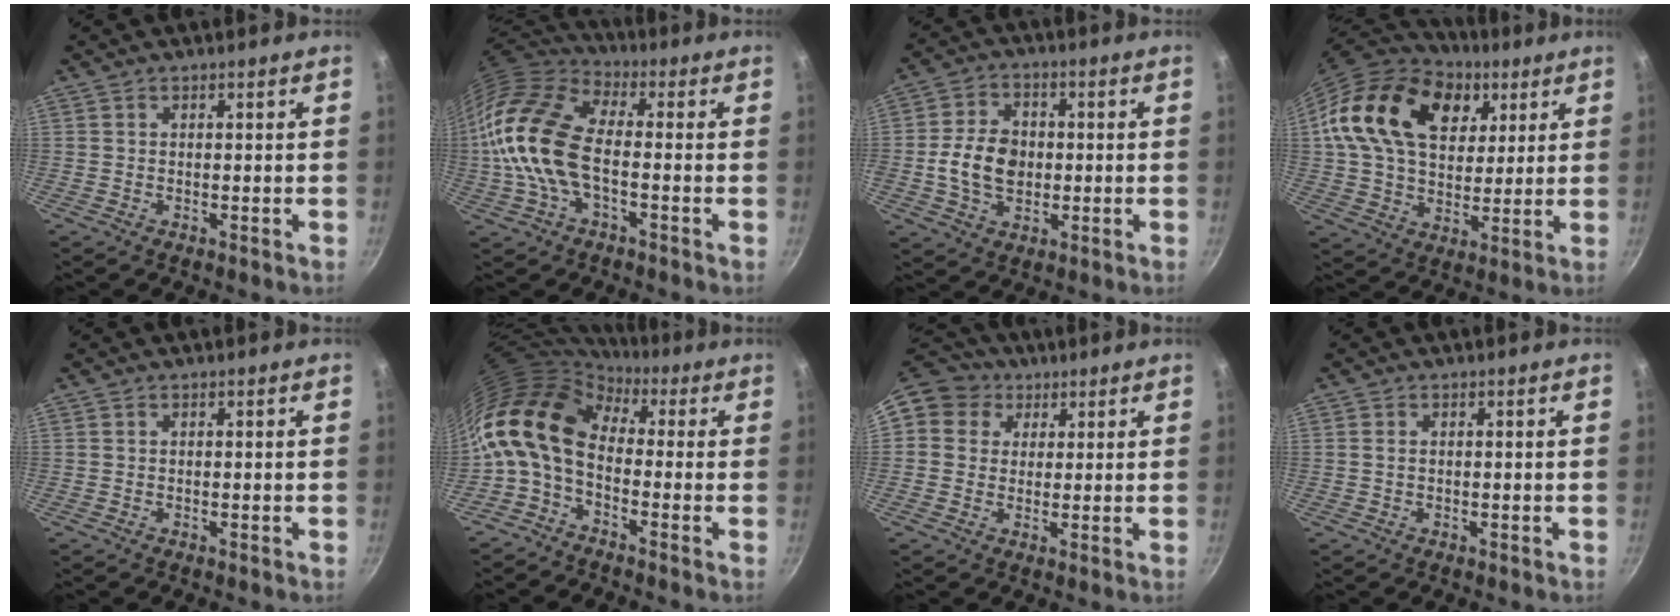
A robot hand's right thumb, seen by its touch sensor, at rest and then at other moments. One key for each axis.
{"total": 17.3, "fx": -1.9, "fy": 9.2, "fz": 14.5, "tx": -0.275, "ty": 0.030, "tz": -0.052}
{"total": 10.0, "fx": -0.6, "fy": 7.5, "fz": 6.6, "tx": -0.100, "ty": 0.013, "tz": -0.019}
{"total": 23.4, "fx": 8.4, "fy": 15.8, "fz": 15.1, "tx": -0.236, "ty": -0.001, "tz": 0.139}
{"total": 0.0}
{"total": 13.4, "fx": 0.3, "fy": 8.7, "fz": 10.2, "tx": -0.191, "ty": 0.024, "tz": -0.018}
{"total": 9.5, "fx": 3.8, "fy": 8.2, "fz": 2.9, "tx": -0.027, "ty": 0.008, "tz": 0.048}
{"total": 0.7, "fx": 0.0, "fy": 0.6, "fz": 0.5, "tx": -0.008, "ty": 0.003, "tz": -0.001}